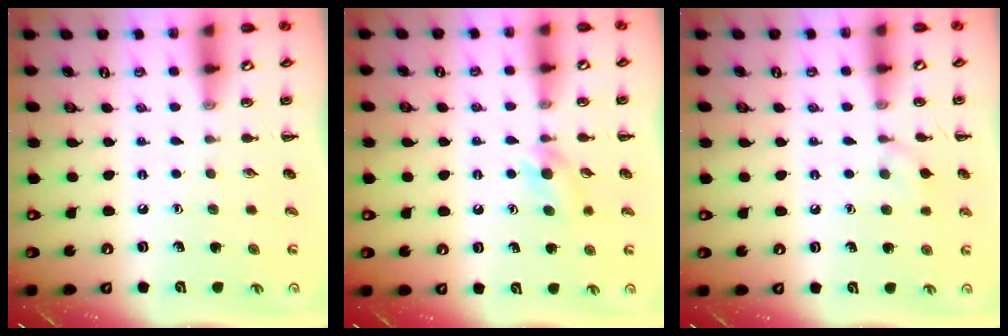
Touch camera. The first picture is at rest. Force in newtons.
{"total": 5.5, "press": 5.0, "slide": 2.2}
{"total": 6.2, "press": 6.0, "slide": 1.8}